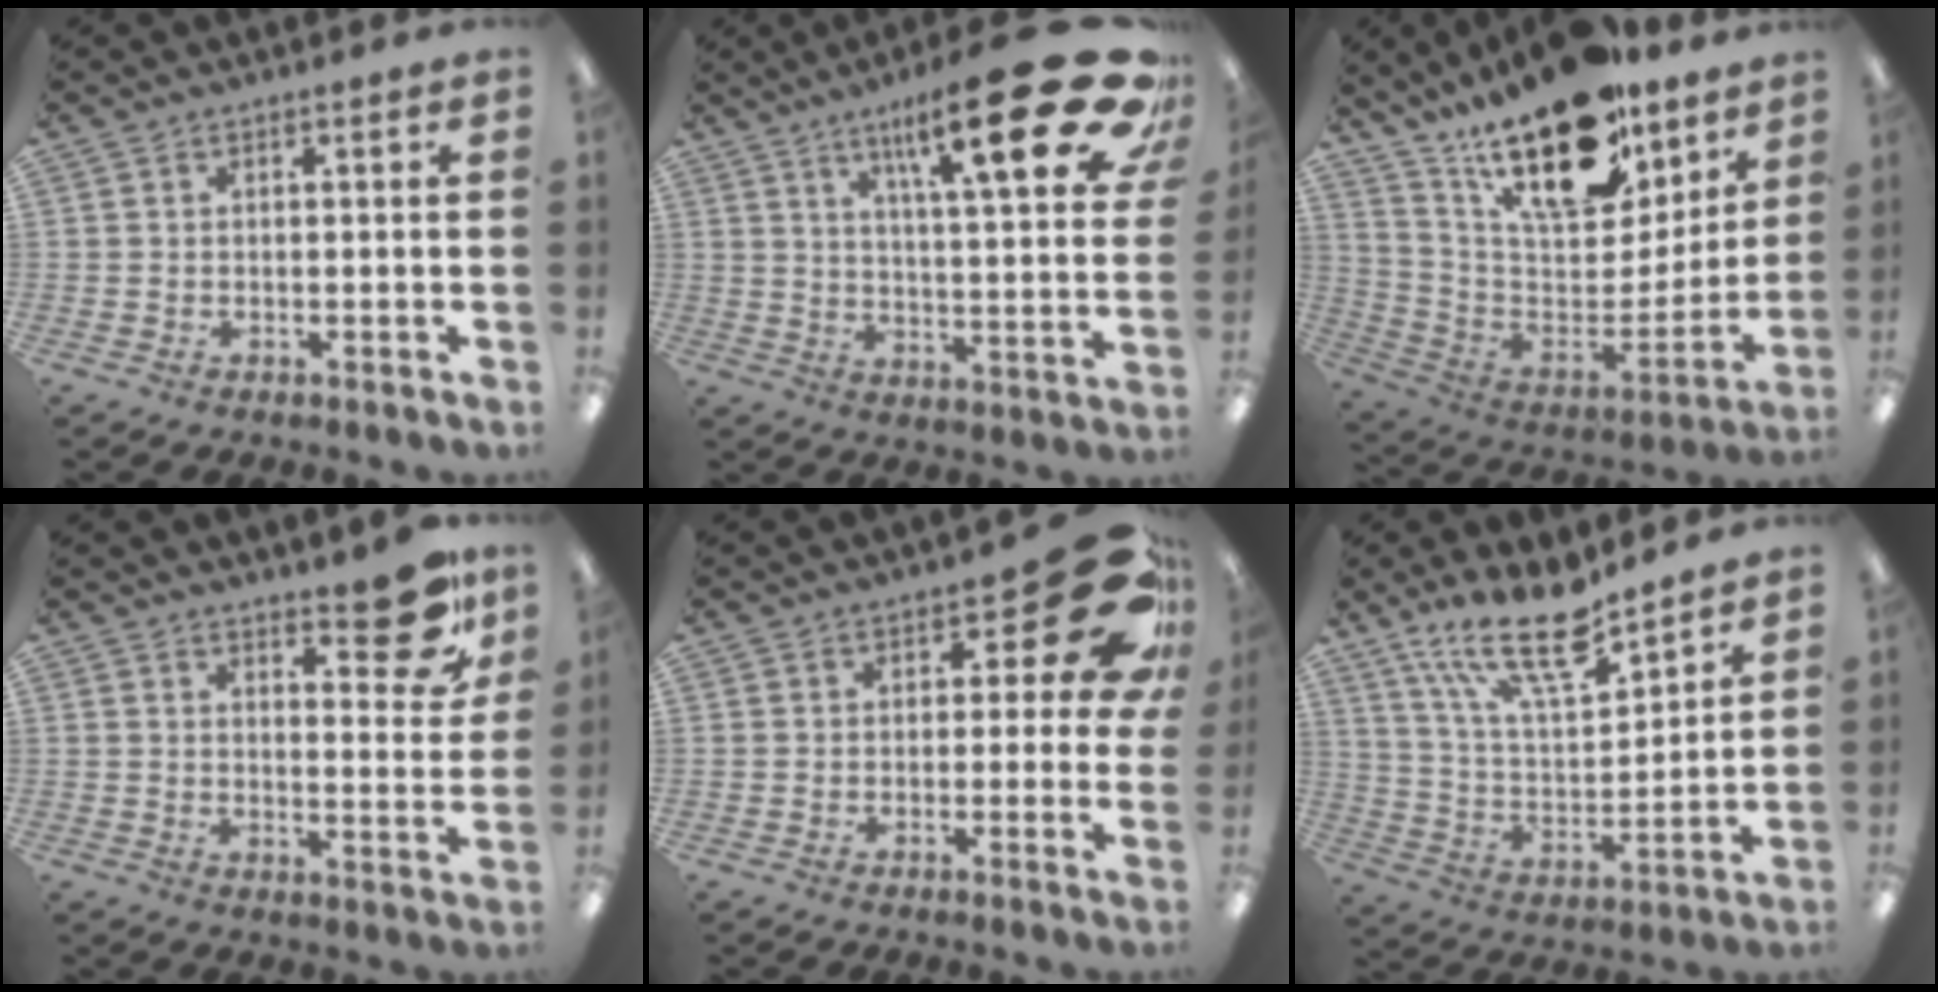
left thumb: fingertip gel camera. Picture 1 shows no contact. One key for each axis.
{"total": 26.5, "fx": 14.2, "fy": 6.6, "fz": 21.4, "tx": -0.306, "ty": -0.086, "tz": 0.219}
{"total": 24.3, "fx": 16.8, "fy": 10.8, "fz": 14.0, "tx": -0.214, "ty": -0.103, "tz": 0.292}
{"total": 11.8, "fx": 8.9, "fy": 4.0, "fz": 6.6, "tx": -0.064, "ty": -0.063, "tz": 0.148}
{"total": 14.6, "fx": 6.5, "fy": 6.1, "fz": 11.6, "tx": -0.140, "ty": -0.037, "tz": 0.107}
{"total": 18.4, "fx": 13.7, "fy": 6.2, "fz": 10.7, "tx": -0.200, "ty": -0.074, "tz": 0.238}